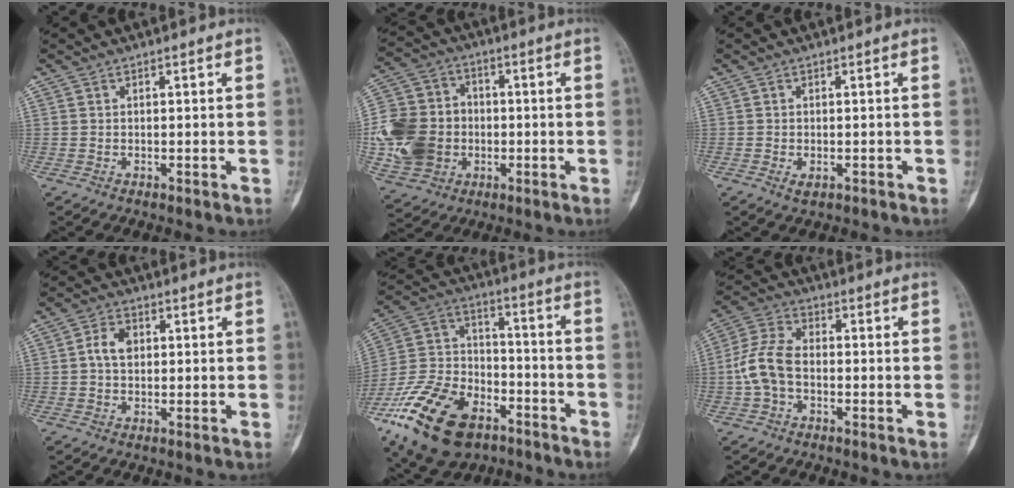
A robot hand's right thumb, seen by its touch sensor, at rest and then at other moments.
{"total": 16.9, "force": [-2.3, 14.0, 9.1], "torque": [-0.174, 0.017, -0.042]}
{"total": 1.8, "force": [-0.8, 1.1, 1.2], "torque": [-0.021, 0.003, -0.007]}
{"total": 4.0, "force": [0.5, 2.9, 2.7], "torque": [-0.051, 0.011, 0.007]}
{"total": 23.1, "force": [-13.1, 12.9, 14.0], "torque": [-0.284, 0.060, -0.235]}
{"total": 8.5, "force": [-1.5, 5.3, 6.4], "torque": [-0.142, 0.027, -0.037]}